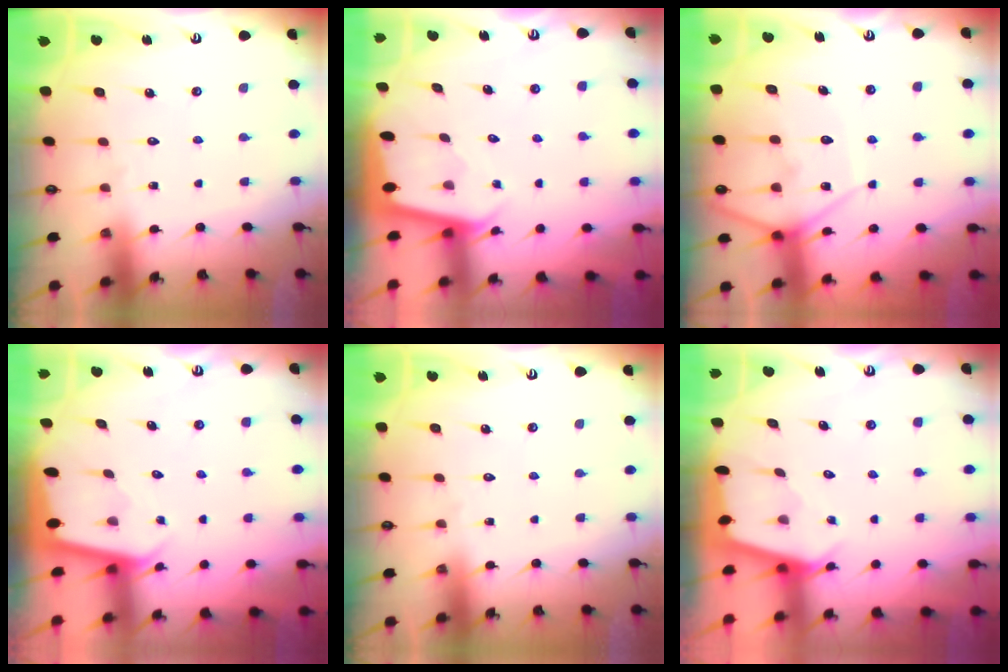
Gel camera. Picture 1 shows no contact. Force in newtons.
{"total": 1.8, "press": 1.8, "slide": 0.1}
{"total": 10.6, "press": 10.5, "slide": 1.2}
{"total": 1.9, "press": 1.9, "slide": 0.1}
{"total": 0.0}
{"total": 2.4, "press": 2.4, "slide": 0.3}